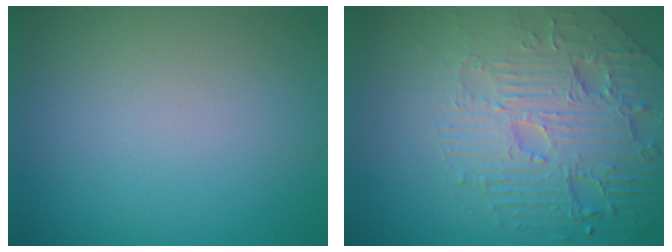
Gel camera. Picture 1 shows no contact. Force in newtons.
{"total": 7.4, "press": 5.5, "slide": 5.0}